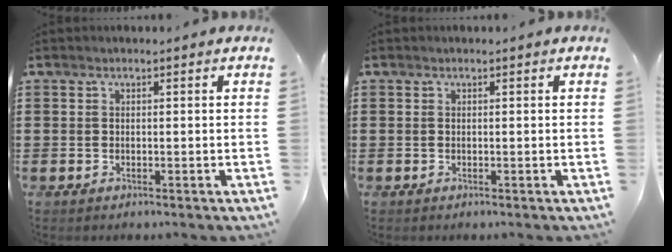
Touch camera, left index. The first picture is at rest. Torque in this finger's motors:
{"motor_torque": [0.00, 0.00, 0.00, 0.00]}